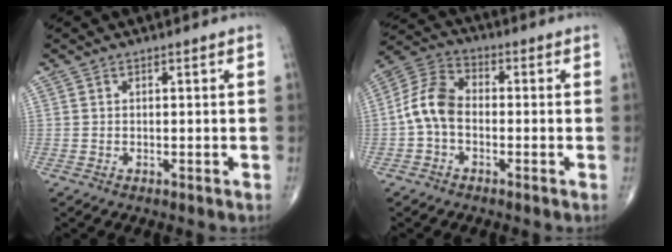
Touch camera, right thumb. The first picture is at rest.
{"total": 8.3, "force": [-1.4, 5.5, 6.1], "torque": [-0.115, 0.028, -0.042]}